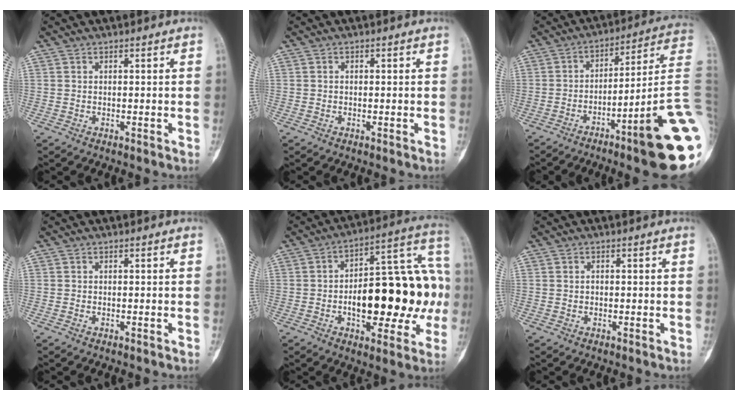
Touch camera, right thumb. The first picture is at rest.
{"total": 0.0}
{"total": 20.4, "force": [-6.5, 1.2, 19.3], "torque": [-0.199, 0.033, -0.095]}
{"total": 0.0}
{"total": 25.6, "force": [-3.0, 11.7, 22.6], "torque": [-0.301, 0.045, -0.037]}
{"total": 0.7, "force": [0.0, 0.5, 0.5], "torque": [-0.004, 0.003, -0.001]}